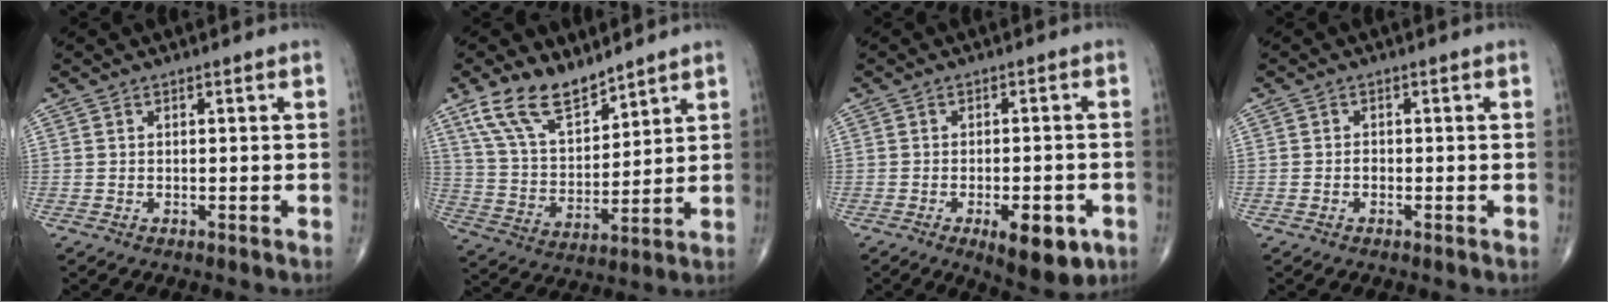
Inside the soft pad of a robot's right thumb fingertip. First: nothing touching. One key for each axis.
{"total": 12.2, "fx": 9.1, "fy": 5.1, "fz": 6.4, "tx": -0.103, "ty": -0.048, "tz": 0.188}
{"total": 9.1, "fx": -4.1, "fy": 3.7, "fz": 7.3, "tx": -0.085, "ty": 0.004, "tz": -0.049}
{"total": 0.8, "fx": -0.4, "fy": 0.6, "fz": 0.4, "tx": -0.003, "ty": 0.003, "tz": -0.009}